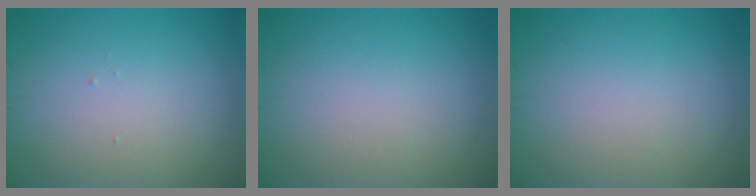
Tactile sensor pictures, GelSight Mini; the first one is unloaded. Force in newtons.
{"total": 0.0}
{"total": 0.0}